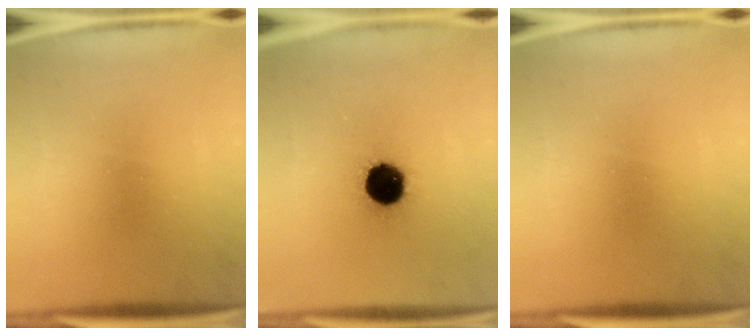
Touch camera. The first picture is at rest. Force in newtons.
{"total": 13.3}
{"total": 0.0}